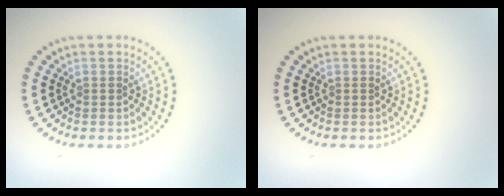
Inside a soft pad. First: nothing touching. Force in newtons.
{"total": 0.0}